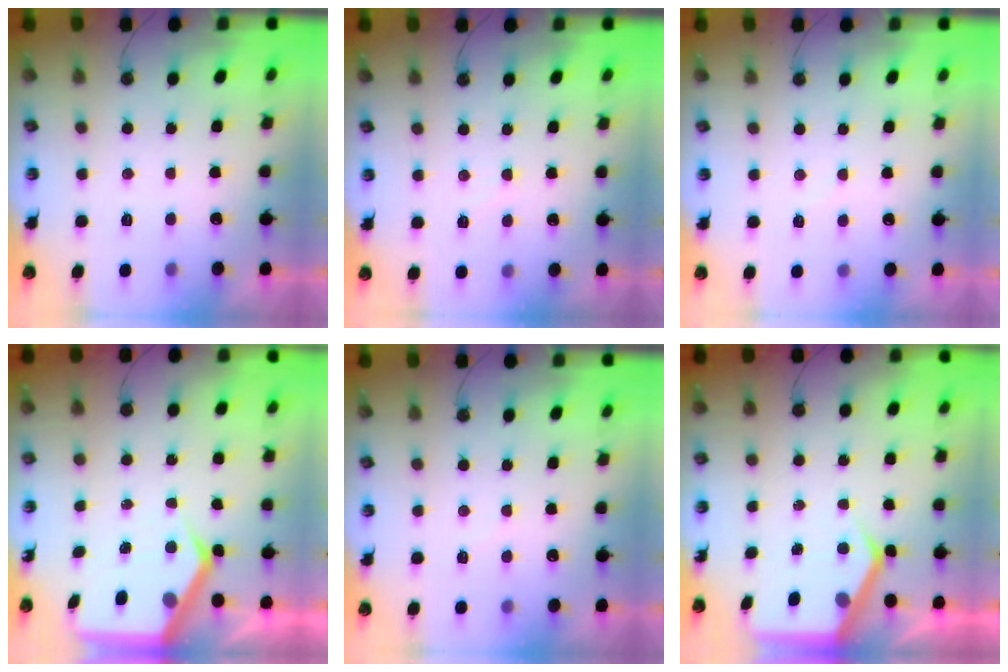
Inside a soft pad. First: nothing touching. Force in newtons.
{"total": 3.2, "press": 3.1, "slide": 0.5}
{"total": 2.1, "press": 2.1, "slide": 0.3}
{"total": 7.1, "press": 7.1, "slide": 0.4}
{"total": 2.0, "press": 2.0, "slide": 0.3}
{"total": 5.0, "press": 4.9, "slide": 0.3}